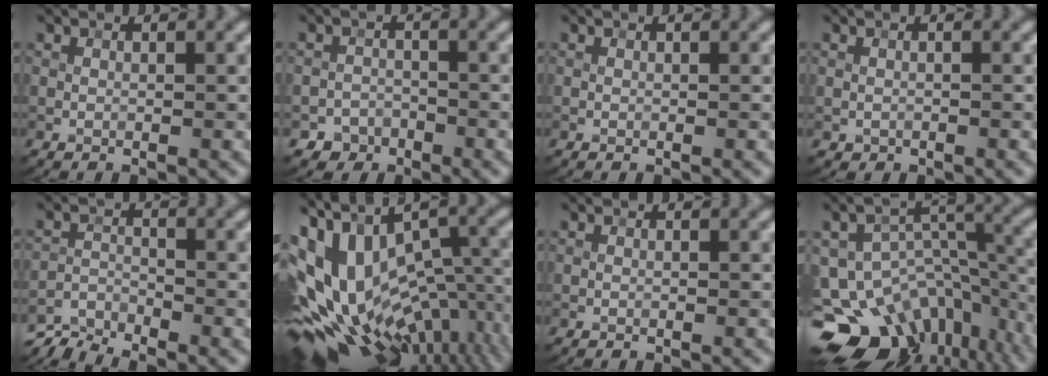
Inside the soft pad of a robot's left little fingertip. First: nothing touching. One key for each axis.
{"total": 2.8, "fx": -2.0, "fy": 1.9, "fz": 0.0, "tx": 0.017, "ty": 0.002, "tz": -0.035}
{"total": 0.0}
{"total": 0.5, "fx": -0.2, "fy": 0.5, "fz": 0.2, "tx": -0.003, "ty": -0.004, "tz": -0.003}
{"total": 4.6, "fx": -4.3, "fy": 1.0, "fz": 1.2, "tx": -0.020, "ty": -0.011, "tz": -0.087}
{"total": 17.7, "fx": -1.0, "fy": 9.9, "fz": 14.7, "tx": -0.230, "ty": -0.004, "tz": 0.019}
{"total": 0.0}
{"total": 15.6, "fx": -10.0, "fy": 10.1, "fz": 6.4, "tx": -0.125, "ty": -0.008, "tz": -0.129}